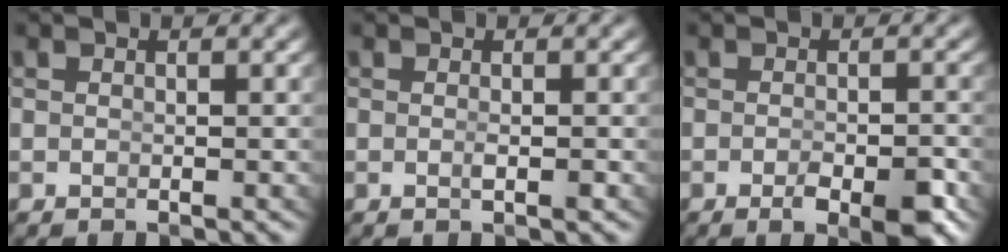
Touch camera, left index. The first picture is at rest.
{"total": 0.8, "force": [-0.4, -0.2, 0.6], "torque": [-0.011, -0.005, -0.005]}
{"total": 3.4, "force": [-1.9, 0.8, 2.7], "torque": [-0.039, -0.011, -0.029]}